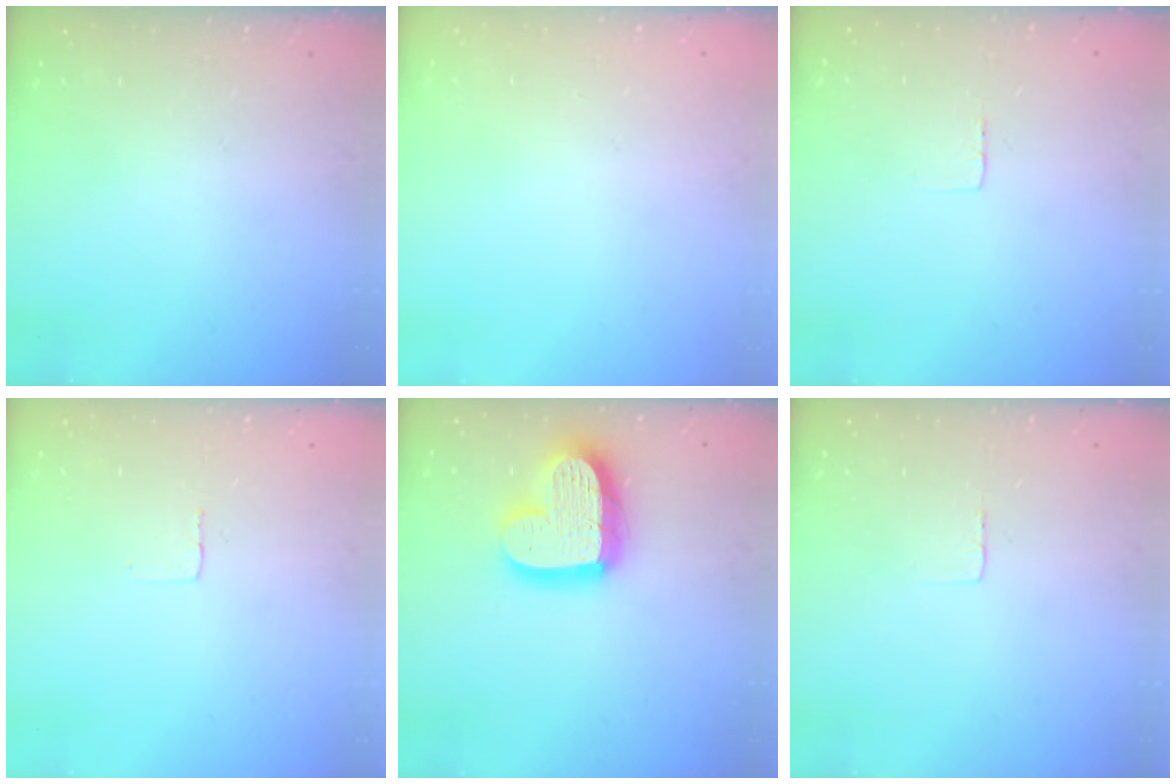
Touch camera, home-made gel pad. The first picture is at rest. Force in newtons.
{"total": 0.7, "press": 0.6, "slide": 0.3}
{"total": 2.3, "press": 2.3, "slide": 0.1}
{"total": 2.4, "press": 2.4, "slide": 0.1}
{"total": 17.9, "press": 17.8, "slide": 1.7}
{"total": 2.3, "press": 2.3, "slide": 0.1}